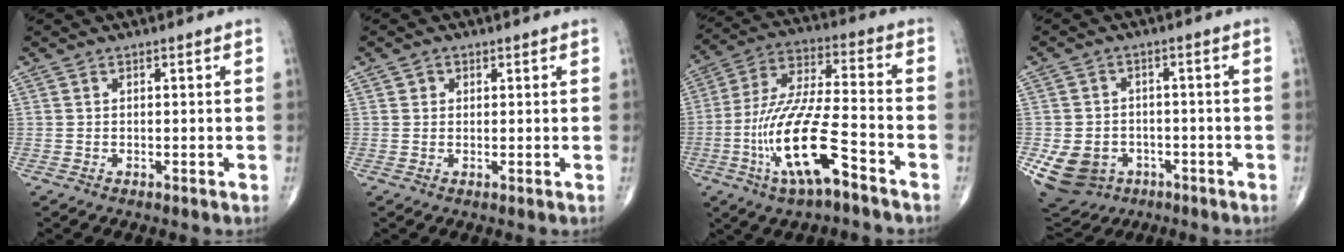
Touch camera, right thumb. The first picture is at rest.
{"total": 1.5, "force": [0.6, 1.3, 0.3], "torque": [0.005, -0.001, 0.004]}
{"total": 17.2, "force": [-7.5, 4.6, 14.8], "torque": [-0.307, 0.037, -0.133]}
{"total": 11.4, "force": [-4.0, 9.5, 4.8], "torque": [-0.099, 0.016, -0.051]}